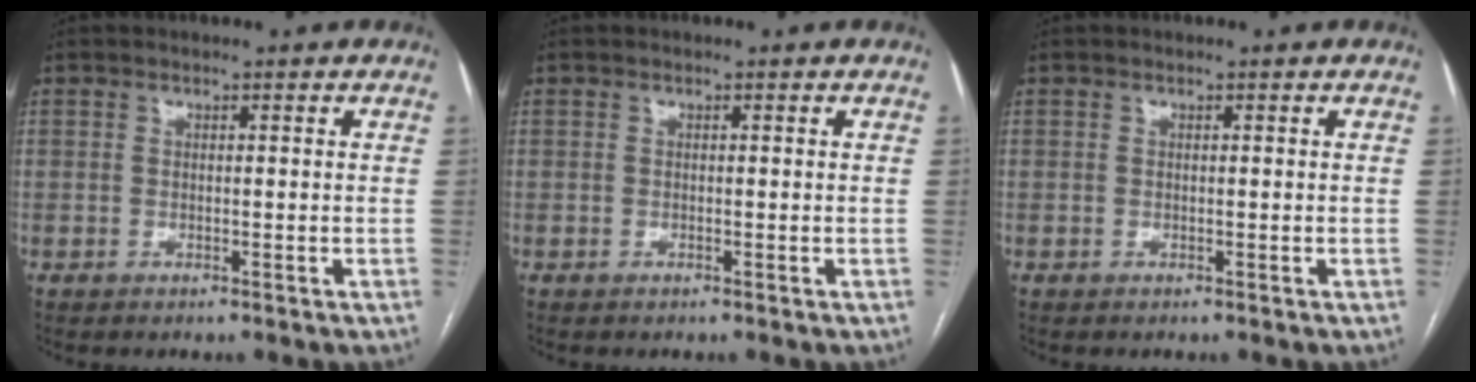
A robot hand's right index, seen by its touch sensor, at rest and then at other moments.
{"total": 0.0}
{"total": 0.0}